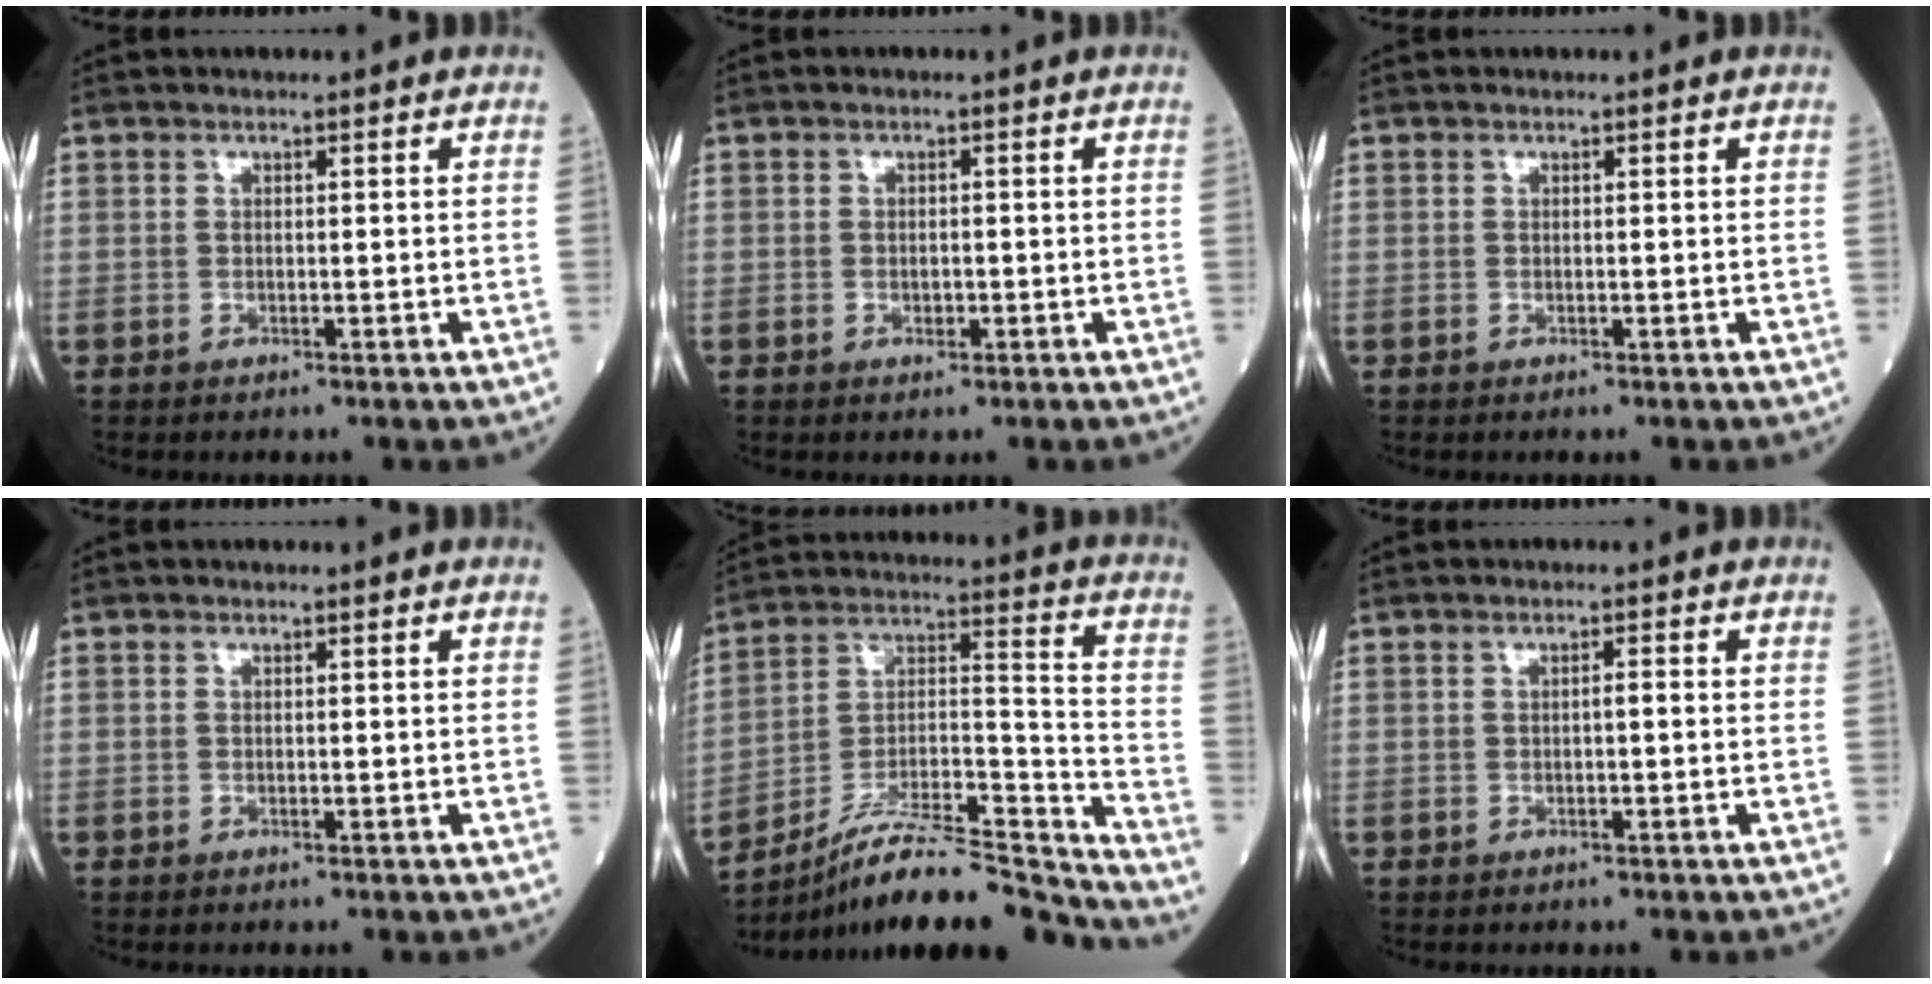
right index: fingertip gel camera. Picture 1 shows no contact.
{"total": 1.3, "force": [-0.5, 0.9, 0.9], "torque": [-0.014, 0.001, -0.006]}
{"total": 0.0}
{"total": 0.0}
{"total": 20.1, "force": [-18.5, 0.3, 7.8], "torque": [-0.128, 0.029, -0.313]}
{"total": 0.8, "force": [-0.1, 0.0, 0.7], "torque": [-0.012, 0.001, 0.000]}